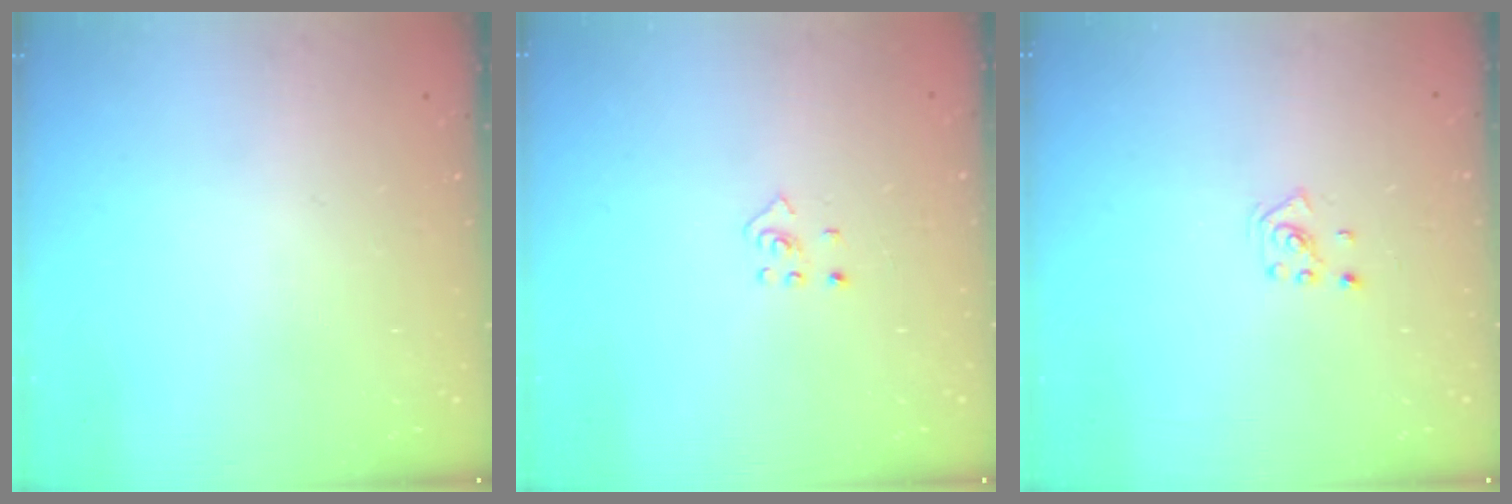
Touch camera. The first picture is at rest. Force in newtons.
{"total": 2.5, "press": 2.4, "slide": 0.8}
{"total": 2.2, "press": 2.2, "slide": 0.6}